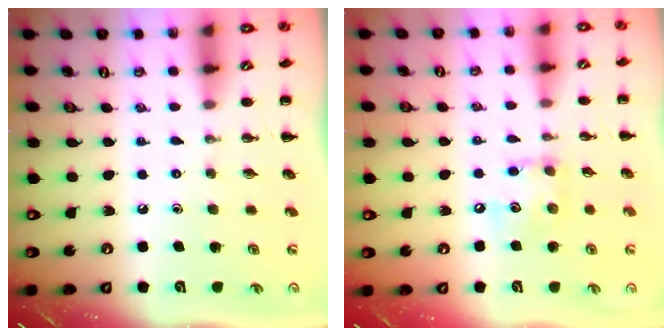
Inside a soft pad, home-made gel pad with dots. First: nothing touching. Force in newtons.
{"total": 8.4, "press": 8.4, "slide": 0.5}